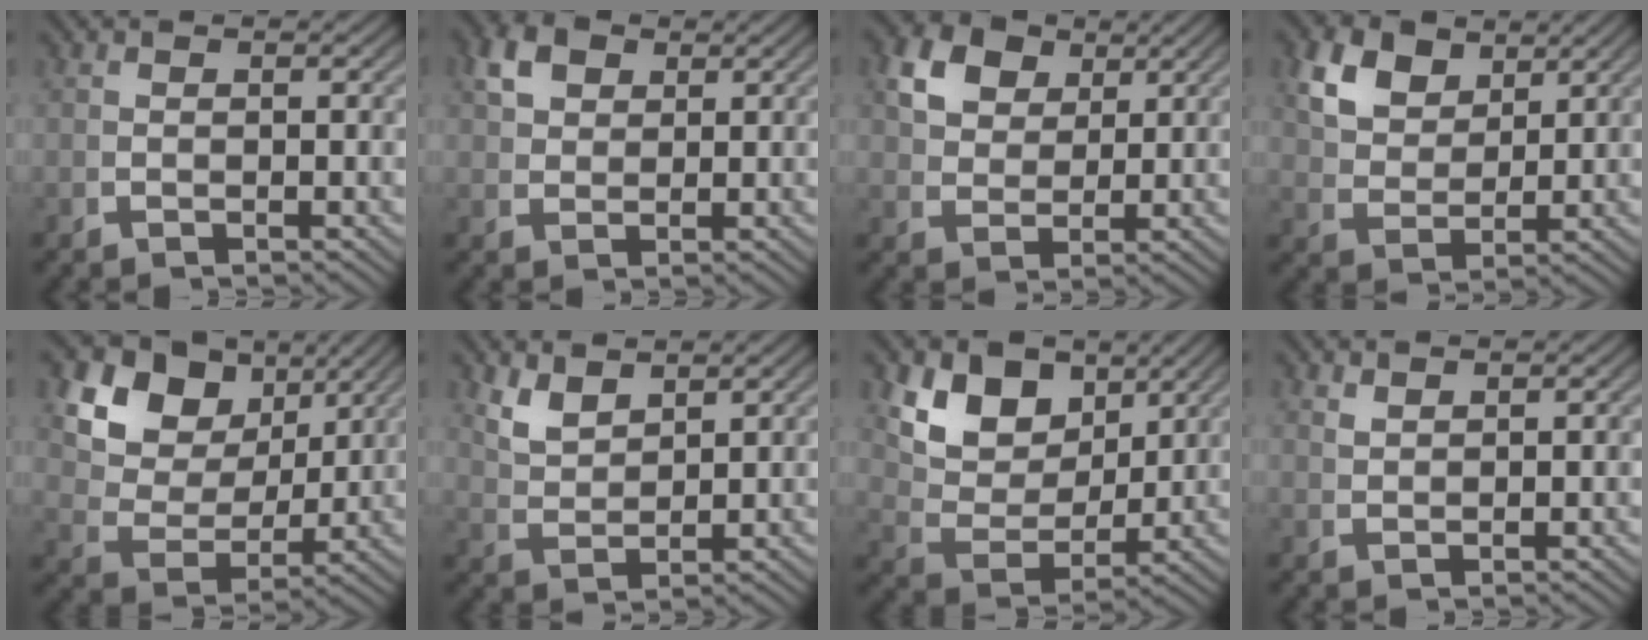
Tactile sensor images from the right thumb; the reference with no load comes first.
{"total": 3.8, "force": [2.6, 2.1, 1.8], "torque": [-0.035, 0.002, 0.052]}
{"total": 6.7, "force": [3.5, 4.5, 3.5], "torque": [-0.072, -0.002, 0.066]}
{"total": 6.1, "force": [3.5, 3.7, 3.4], "torque": [-0.076, -0.008, 0.073]}
{"total": 10.7, "force": [3.5, 7.5, 6.8], "torque": [-0.145, -0.011, 0.061]}
{"total": 3.4, "force": [2.7, 1.0, 1.6], "torque": [-0.037, -0.006, 0.068]}
{"total": 8.7, "force": [2.8, 5.6, 5.9], "torque": [-0.121, -0.019, 0.056]}
{"total": 1.6, "force": [1.6, -0.3, 0.1], "torque": [0.002, 0.005, 0.039]}